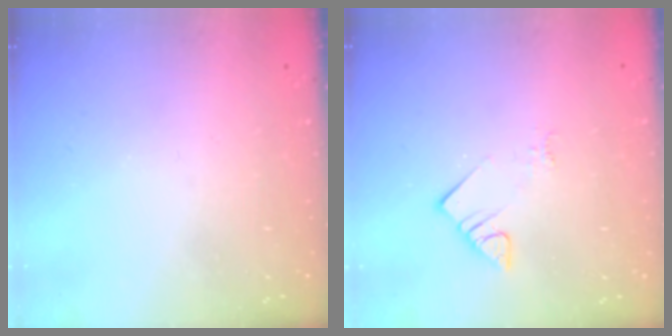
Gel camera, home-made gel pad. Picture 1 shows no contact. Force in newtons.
{"total": 4.7, "press": 4.7, "slide": 0.4}